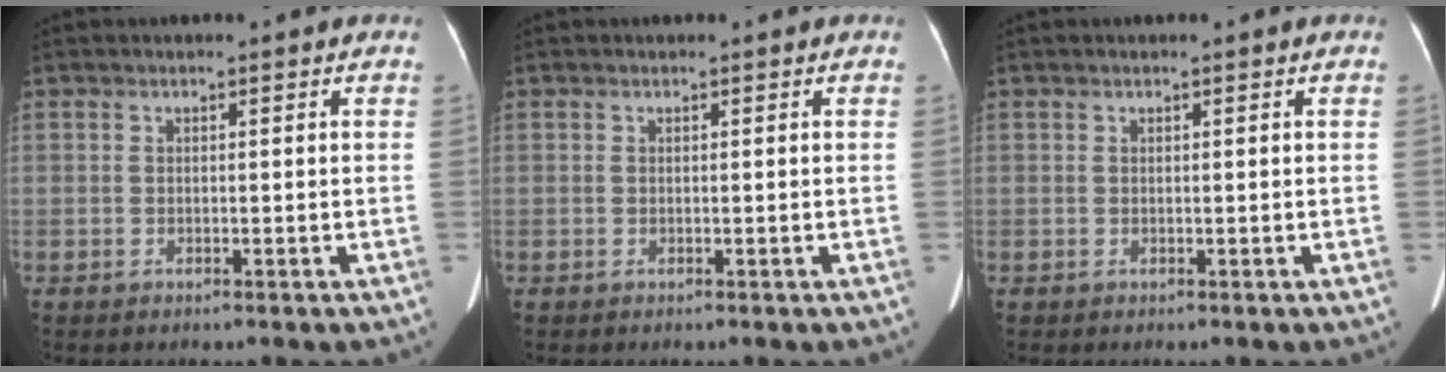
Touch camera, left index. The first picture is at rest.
{"total": 0.0}
{"total": 0.0}